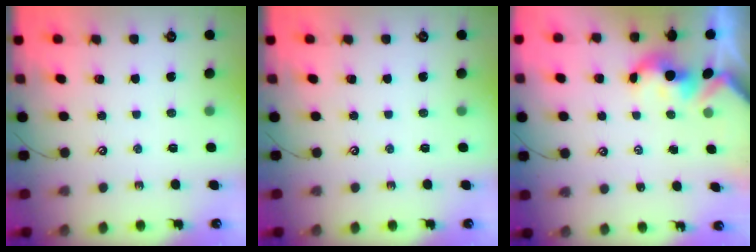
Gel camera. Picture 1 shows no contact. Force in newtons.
{"total": 0.0}
{"total": 1.8, "press": 1.7, "slide": 0.4}